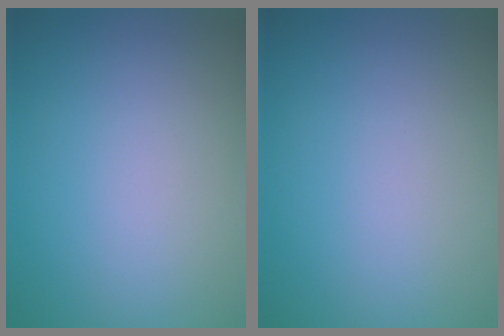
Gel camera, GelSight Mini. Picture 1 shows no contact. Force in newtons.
{"total": 0.0}